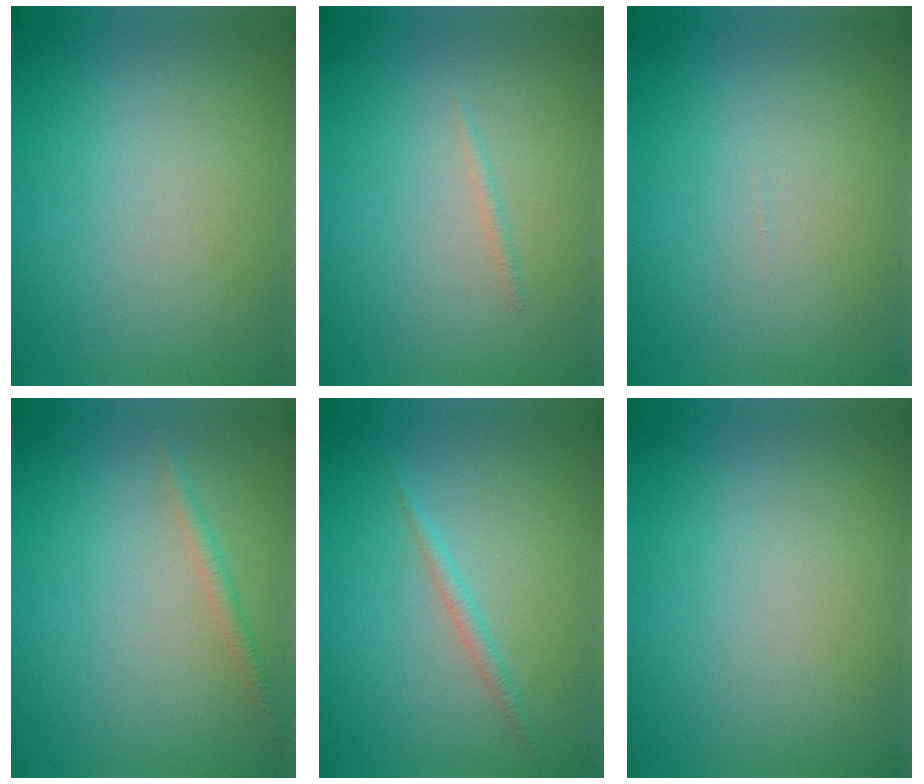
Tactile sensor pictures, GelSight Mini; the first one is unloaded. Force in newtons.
{"total": 0.5, "press": 0.5, "slide": 0.0}
{"total": 0.0}
{"total": 1.2, "press": 1.1, "slide": 0.1}
{"total": 1.2, "press": 1.2, "slide": 0.1}
{"total": 0.0}